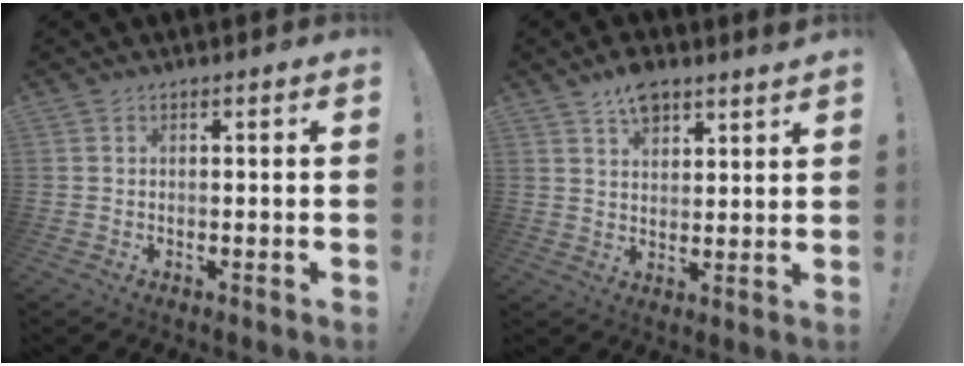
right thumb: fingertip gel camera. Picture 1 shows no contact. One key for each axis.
{"total": 7.3, "fx": 5.7, "fy": 3.1, "fz": 3.4, "tx": -0.048, "ty": -0.030, "tz": 0.101}